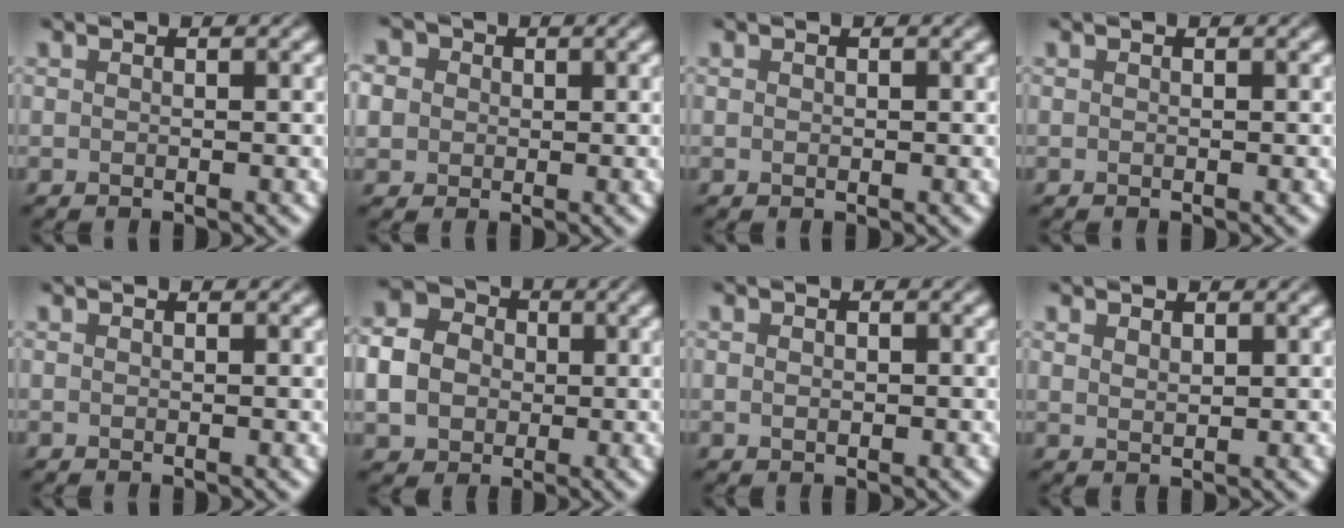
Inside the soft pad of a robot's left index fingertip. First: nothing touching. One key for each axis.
{"total": 8.3, "fx": 3.3, "fy": 6.7, "fz": 3.7, "tx": -0.074, "ty": 0.030, "tz": 0.026}
{"total": 0.0}
{"total": 0.0}
{"total": 0.0}
{"total": 5.4, "fx": -0.2, "fy": 4.7, "fz": 2.7, "tx": -0.063, "ty": 0.007, "tz": -0.008}
{"total": 0.9, "fx": 0.0, "fy": 0.7, "fz": 0.6, "tx": -0.008, "ty": -0.002, "tz": 0.001}
{"total": 1.3, "fx": 0.8, "fy": 0.7, "fz": 0.7, "tx": -0.013, "ty": -0.002, "tz": 0.019}